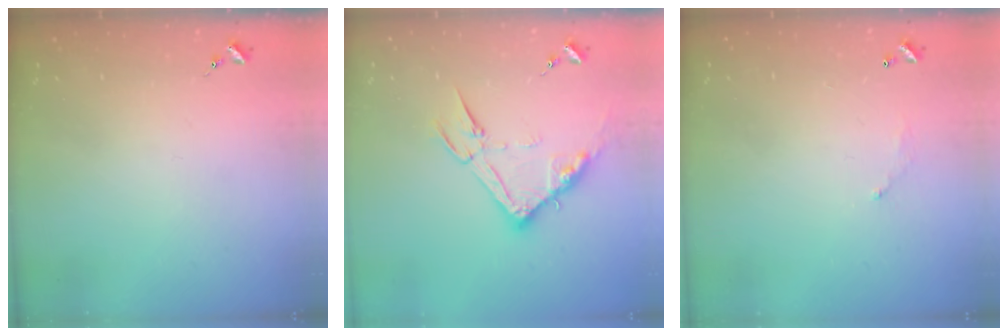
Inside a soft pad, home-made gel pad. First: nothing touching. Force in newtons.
{"total": 13.3, "press": 13.3, "slide": 1.0}
{"total": 5.2, "press": 5.2, "slide": 0.3}